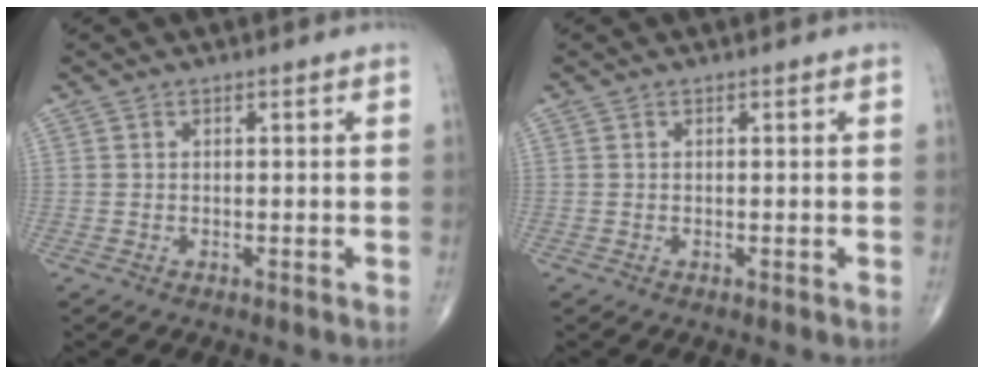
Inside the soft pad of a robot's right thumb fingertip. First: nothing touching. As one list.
[{"total": 0.0}]